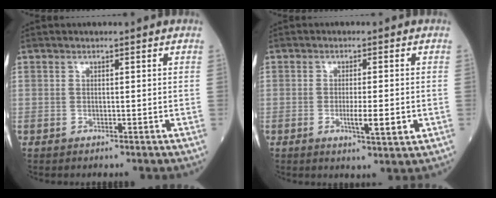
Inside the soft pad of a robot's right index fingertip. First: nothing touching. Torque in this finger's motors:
{"motor_torque": [0.83, -0.11, 0.44, 0.11]}